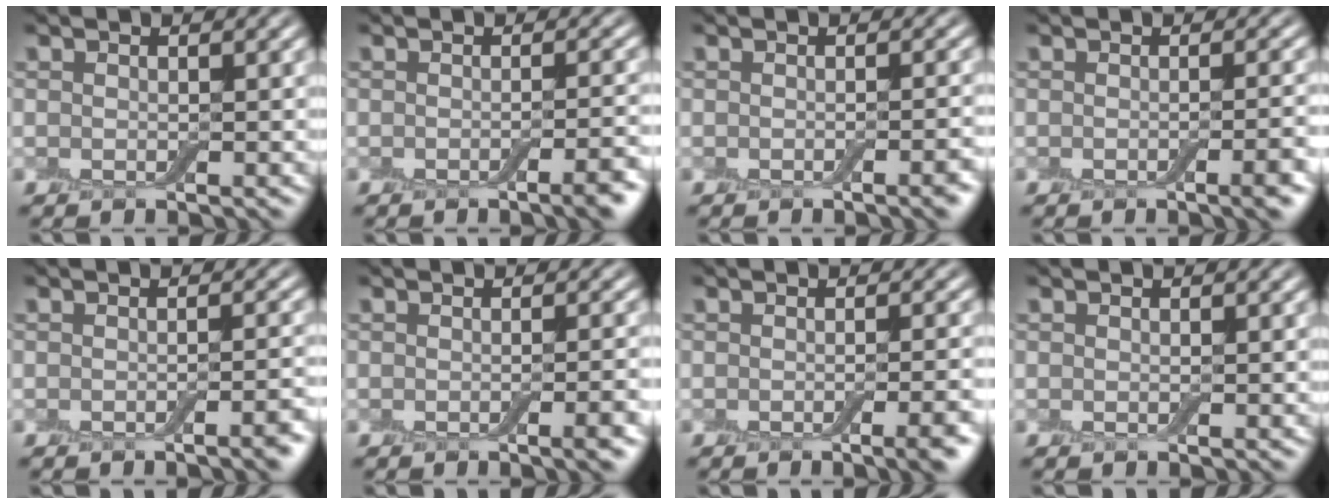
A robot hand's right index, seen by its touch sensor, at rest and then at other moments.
{"total": 3.0, "force": [-1.5, 0.8, 2.5], "torque": [-0.025, 0.003, -0.026]}
{"total": 2.1, "force": [-0.9, 0.5, 1.8], "torque": [-0.017, 0.003, -0.013]}
{"total": 2.8, "force": [-1.0, 0.7, 2.5], "torque": [-0.025, 0.004, -0.018]}
{"total": 2.5, "force": [-1.2, 0.6, 2.1], "torque": [-0.019, 0.003, -0.020]}
{"total": 2.4, "force": [-0.8, 0.6, 2.2], "torque": [-0.022, 0.004, -0.014]}
{"total": 3.6, "force": [-1.5, 0.9, 3.1], "torque": [-0.030, 0.003, -0.024]}
{"total": 0.0}